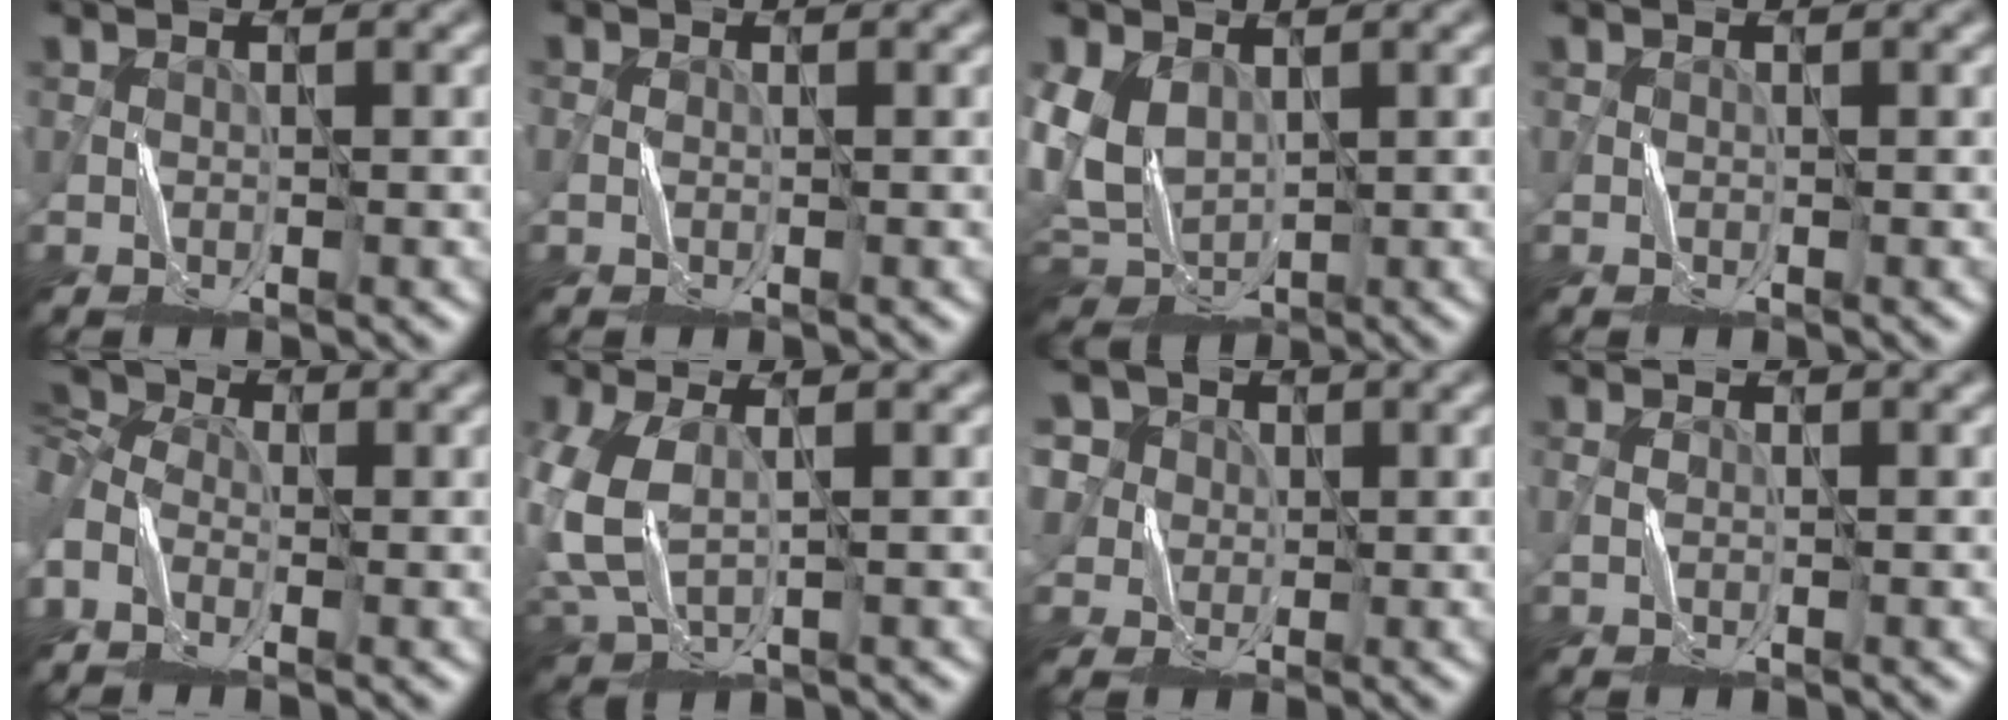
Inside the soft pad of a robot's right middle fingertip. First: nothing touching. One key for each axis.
{"total": 0.0}
{"total": 4.8, "fx": 0.9, "fy": 3.6, "fz": 3.0, "tx": -0.078, "ty": -0.007, "tz": 0.017}
{"total": 0.0}
{"total": 6.7, "fx": -1.2, "fy": 4.9, "fz": 4.5, "tx": -0.107, "ty": 0.013, "tz": -0.034}
{"total": 5.9, "fx": 0.0, "fy": 3.6, "fz": 4.8, "tx": -0.136, "ty": -0.006, "tz": 0.003}
{"total": 7.3, "fx": 4.0, "fy": 5.7, "fz": 2.3, "tx": -0.051, "ty": 0.014, "tz": 0.053}
{"total": 0.0}